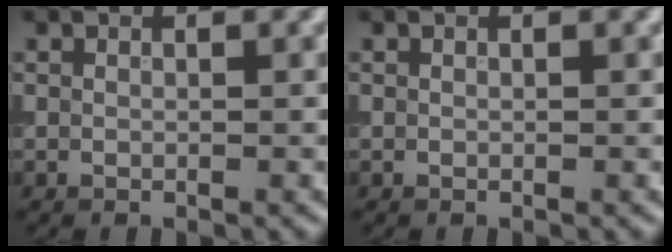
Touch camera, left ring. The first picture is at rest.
{"total": 0.0}